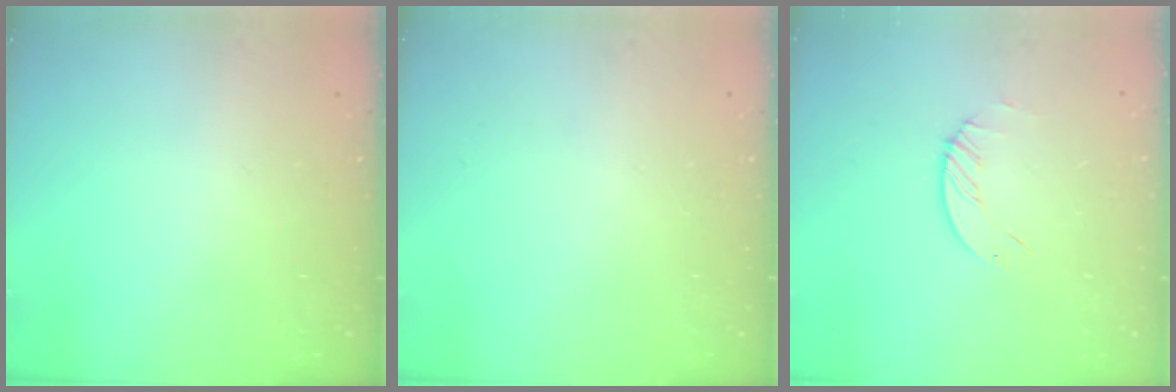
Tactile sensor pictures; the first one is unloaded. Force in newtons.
{"total": 0.0}
{"total": 1.2, "press": 1.2, "slide": 0.2}